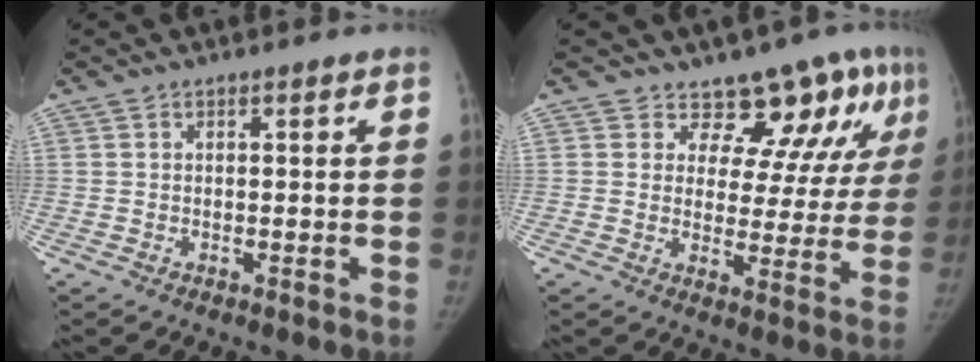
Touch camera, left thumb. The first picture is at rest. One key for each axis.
{"total": 12.7, "fx": 9.0, "fy": 6.6, "fz": 6.1, "tx": -0.024, "ty": -0.053, "tz": 0.101}